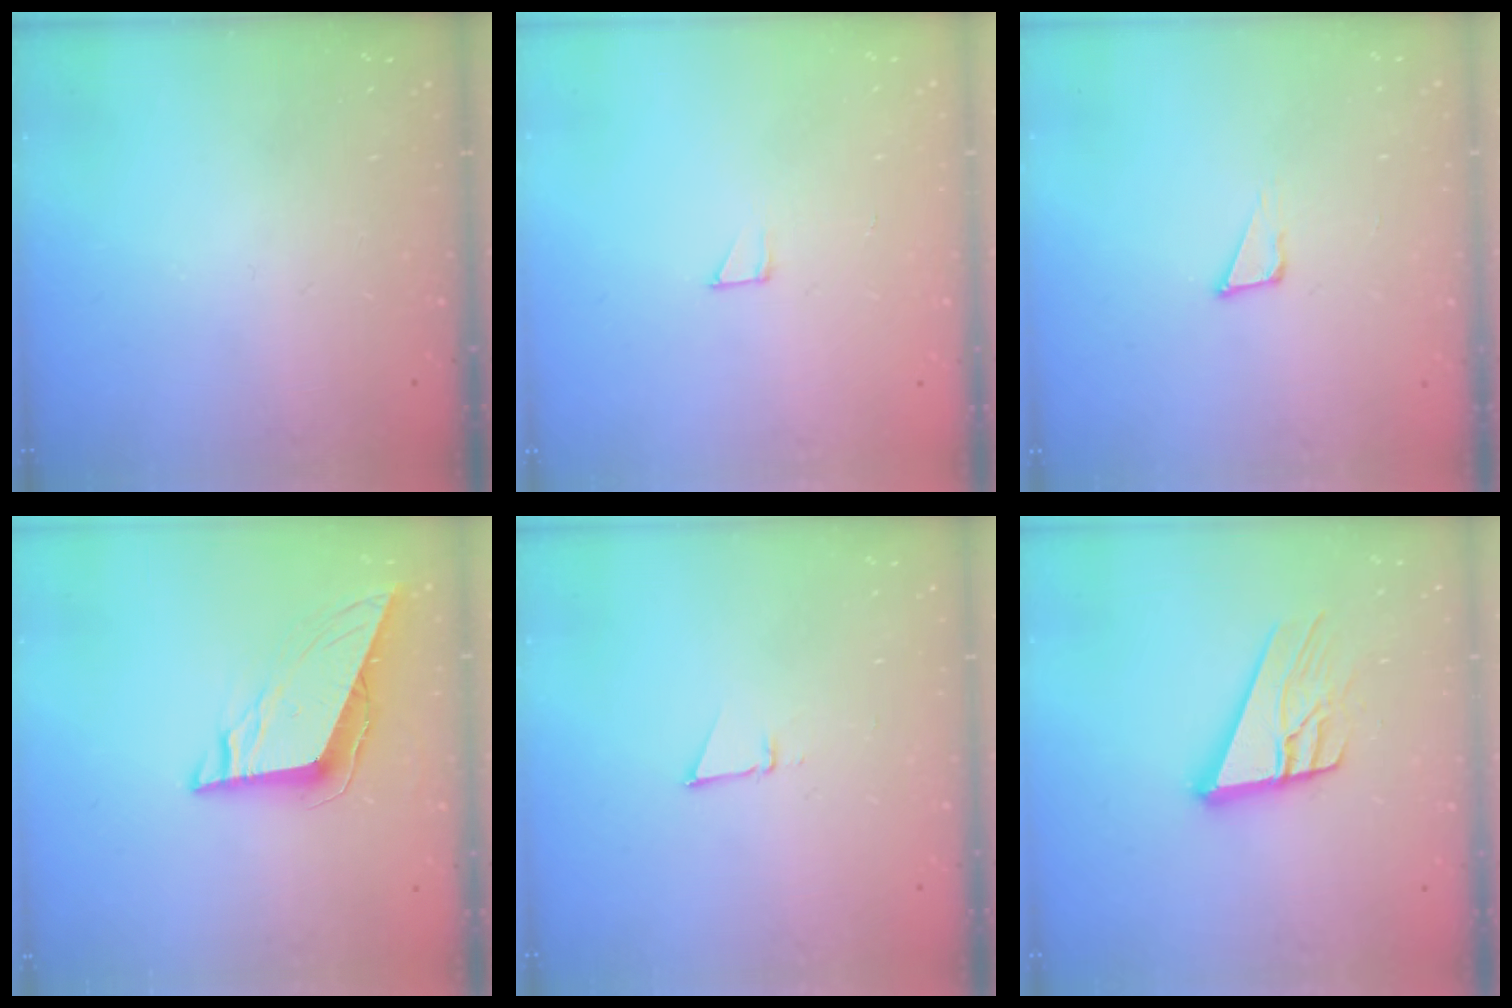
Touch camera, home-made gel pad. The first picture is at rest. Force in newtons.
{"total": 2.1, "press": 2.1, "slide": 0.1}
{"total": 3.4, "press": 3.3, "slide": 0.9}
{"total": 9.0, "press": 8.9, "slide": 1.5}
{"total": 3.0, "press": 2.9, "slide": 0.8}
{"total": 14.1, "press": 13.9, "slide": 2.4}